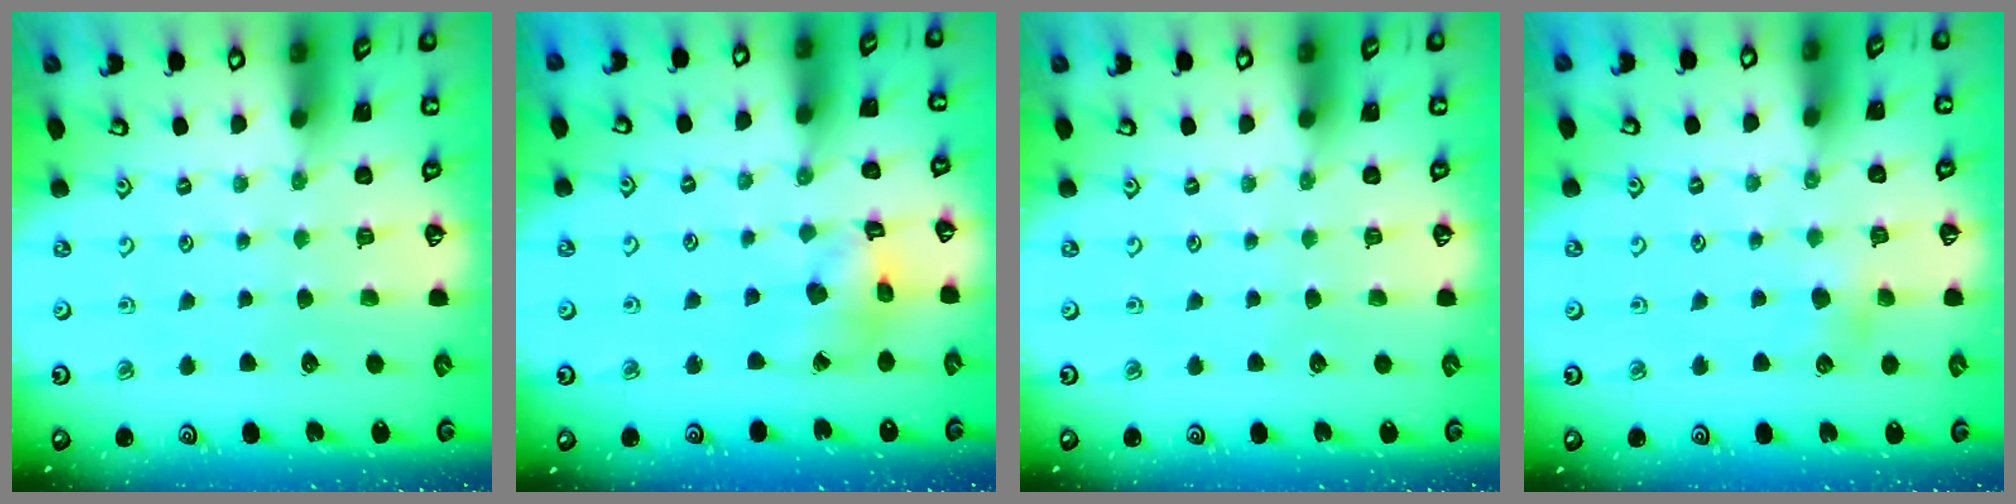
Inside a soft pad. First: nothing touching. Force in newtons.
{"total": 10.8, "press": 10.7, "slide": 1.1}
{"total": 0.0}
{"total": 4.1, "press": 4.0, "slide": 1.0}